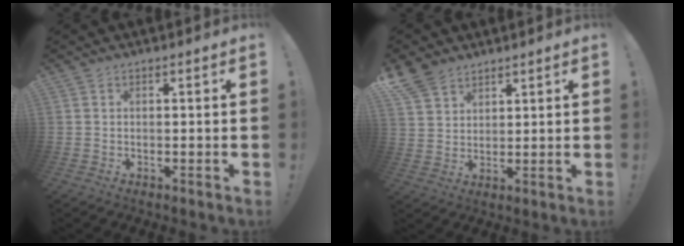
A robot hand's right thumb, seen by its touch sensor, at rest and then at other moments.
{"total": 7.9, "force": [5.8, 4.8, 2.5], "torque": [-0.049, -0.031, 0.116]}